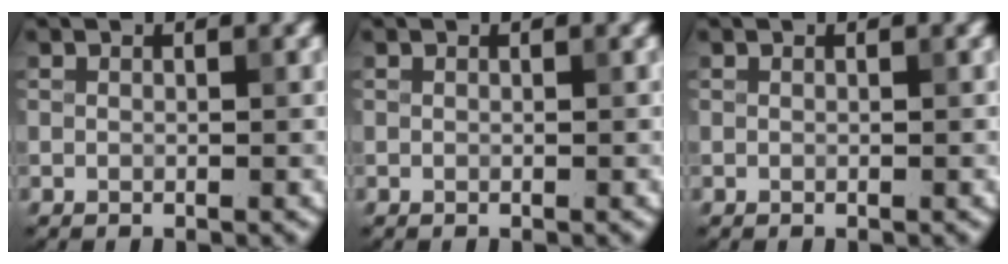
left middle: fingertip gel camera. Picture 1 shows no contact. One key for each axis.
{"total": 0.0}
{"total": 0.0}